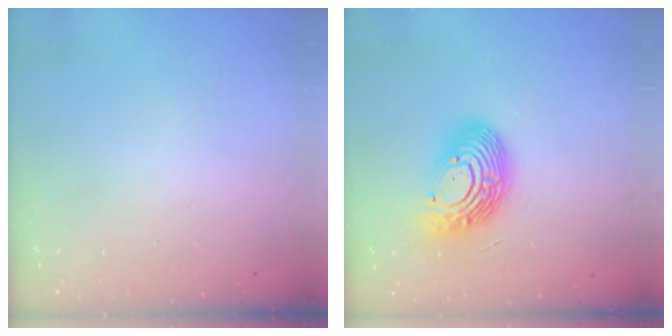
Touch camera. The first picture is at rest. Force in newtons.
{"total": 15.1, "press": 15.1, "slide": 1.4}